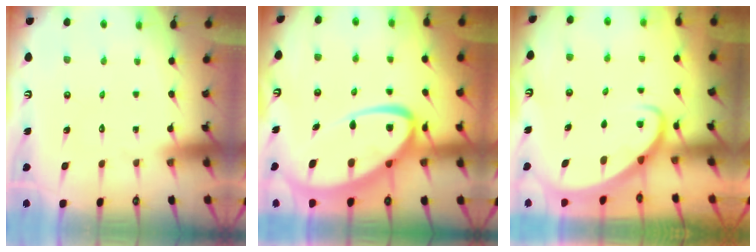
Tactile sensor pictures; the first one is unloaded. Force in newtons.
{"total": 16.6, "press": 16.5, "slide": 1.6}
{"total": 2.3, "press": 2.3, "slide": 0.2}